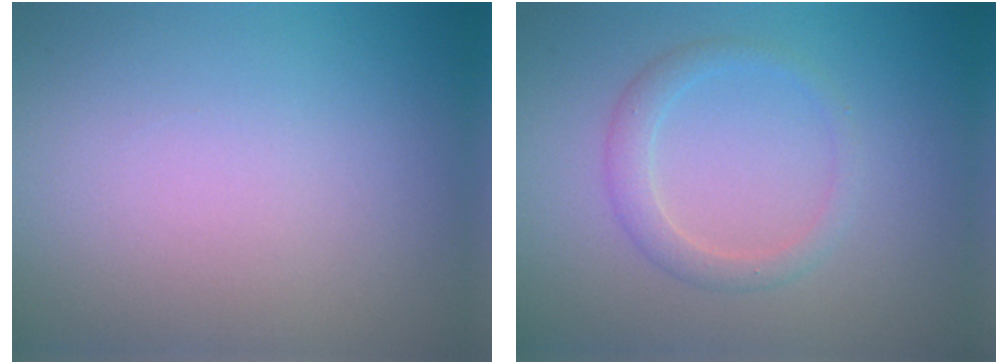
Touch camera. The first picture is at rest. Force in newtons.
{"total": 2.0, "press": 2.0, "slide": 0.1}